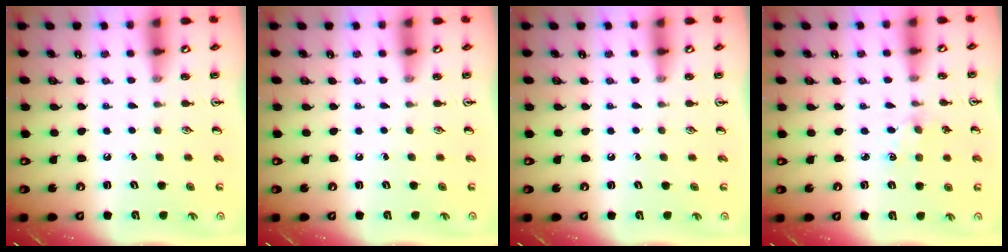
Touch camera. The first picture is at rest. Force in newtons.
{"total": 0.0}
{"total": 0.0}
{"total": 1.2, "press": 1.2, "slide": 0.2}